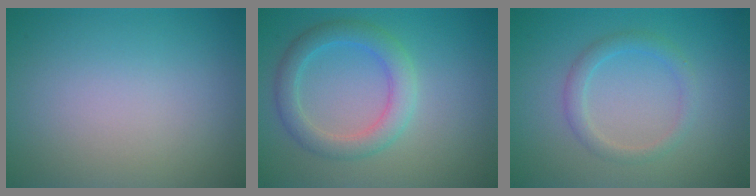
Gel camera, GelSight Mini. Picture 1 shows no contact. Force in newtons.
{"total": 3.6, "press": 3.6, "slide": 0.1}
{"total": 2.0, "press": 2.0, "slide": 0.1}